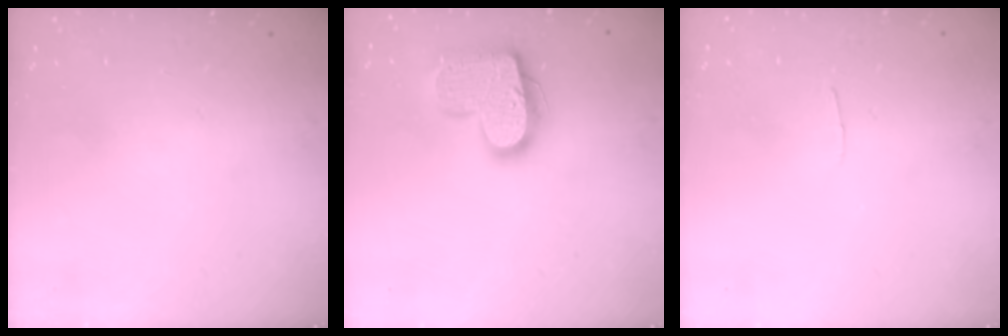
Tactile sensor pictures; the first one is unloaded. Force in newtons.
{"total": 16.4, "press": 16.4, "slide": 1.0}
{"total": 2.0, "press": 2.0, "slide": 0.2}